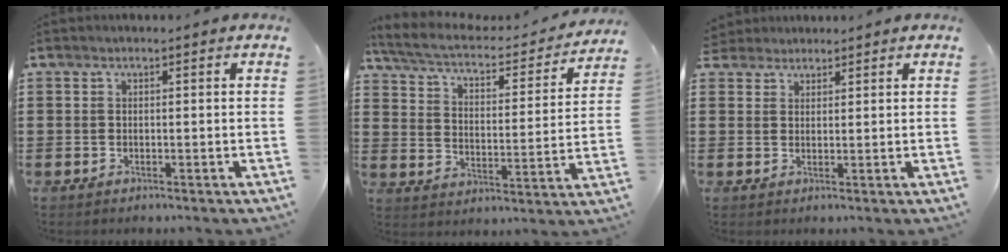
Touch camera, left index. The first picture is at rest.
{"total": 4.7, "force": [4.0, 0.8, 2.2], "torque": [-0.065, -0.032, 0.063]}
{"total": 2.1, "force": [1.9, 1.0, -0.2], "torque": [-0.004, 0.005, 0.038]}